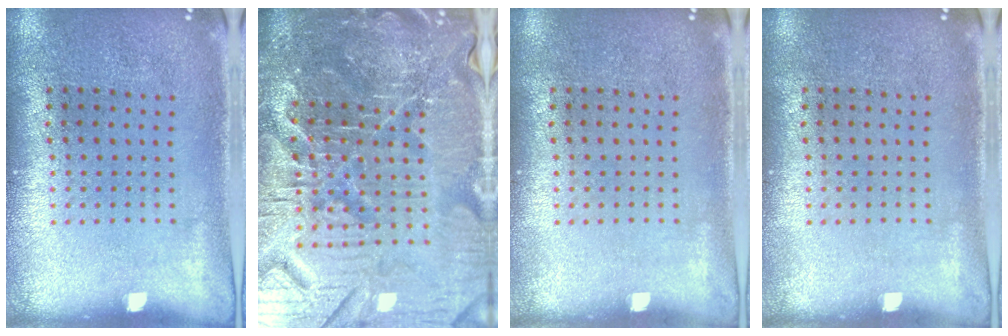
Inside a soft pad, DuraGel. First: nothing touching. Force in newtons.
{"total": 6.8, "press": 6.1, "slide": 3.0}
{"total": 0.0}
{"total": 0.0}